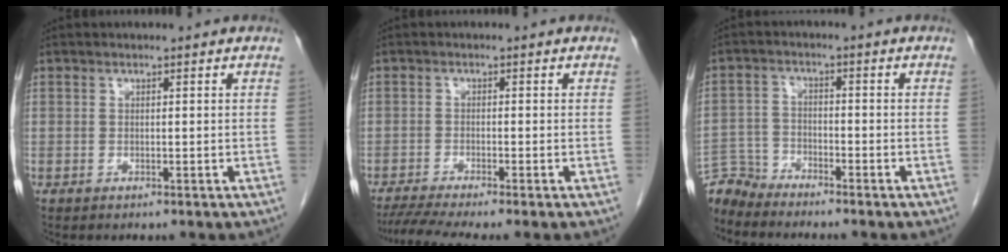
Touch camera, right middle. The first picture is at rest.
{"total": 6.1, "force": [-4.9, -0.7, 3.4], "torque": [-0.057, -0.014, -0.083]}
{"total": 4.6, "force": [-4.5, 0.1, -0.9], "torque": [0.018, -0.006, -0.088]}